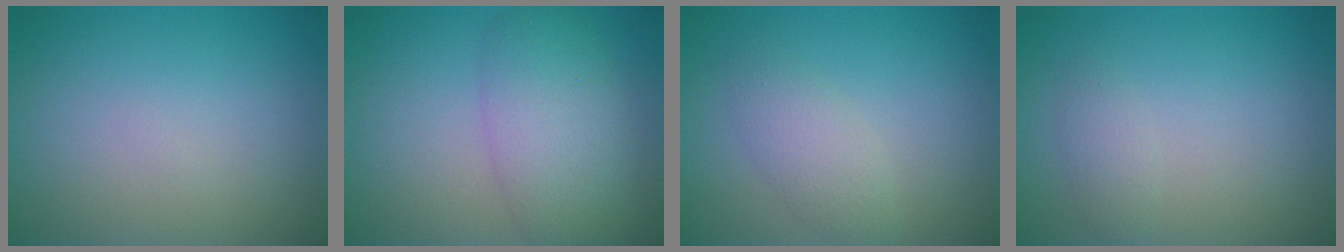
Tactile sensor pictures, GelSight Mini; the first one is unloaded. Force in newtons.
{"total": 5.6, "press": 5.6, "slide": 0.0}
{"total": 2.4, "press": 2.4, "slide": 0.0}
{"total": 1.2, "press": 1.2, "slide": 0.0}